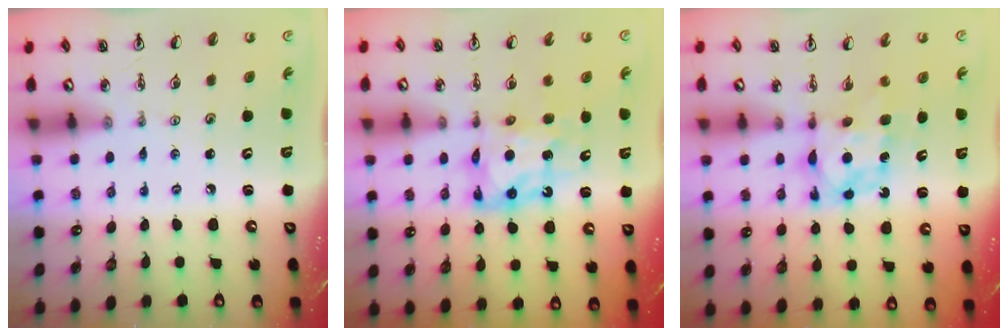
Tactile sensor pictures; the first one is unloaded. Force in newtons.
{"total": 9.5, "press": 9.5, "slide": 0.9}
{"total": 7.0, "press": 7.0, "slide": 0.2}